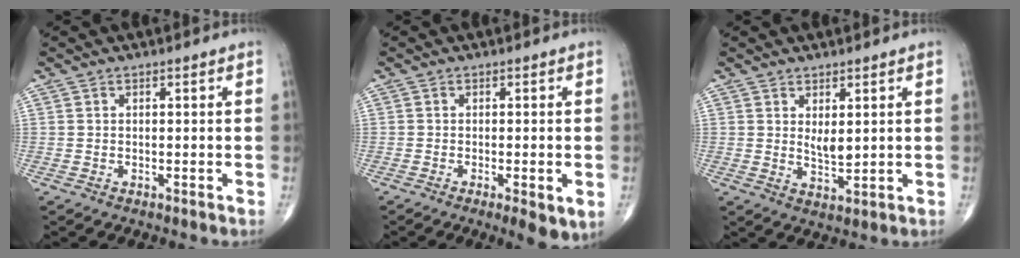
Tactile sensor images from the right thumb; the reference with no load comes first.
{"total": 5.2, "force": [-1.6, 1.4, 4.8], "torque": [-0.075, -0.014, -0.024]}
{"total": 3.6, "force": [1.1, 1.6, 3.1], "torque": [-0.050, -0.017, 0.024]}